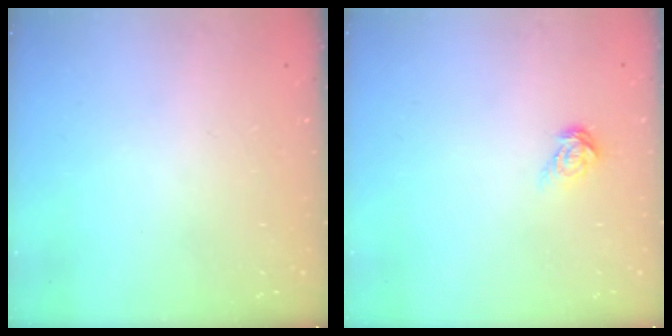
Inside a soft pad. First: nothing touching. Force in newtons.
{"total": 6.4, "press": 6.4, "slide": 0.5}